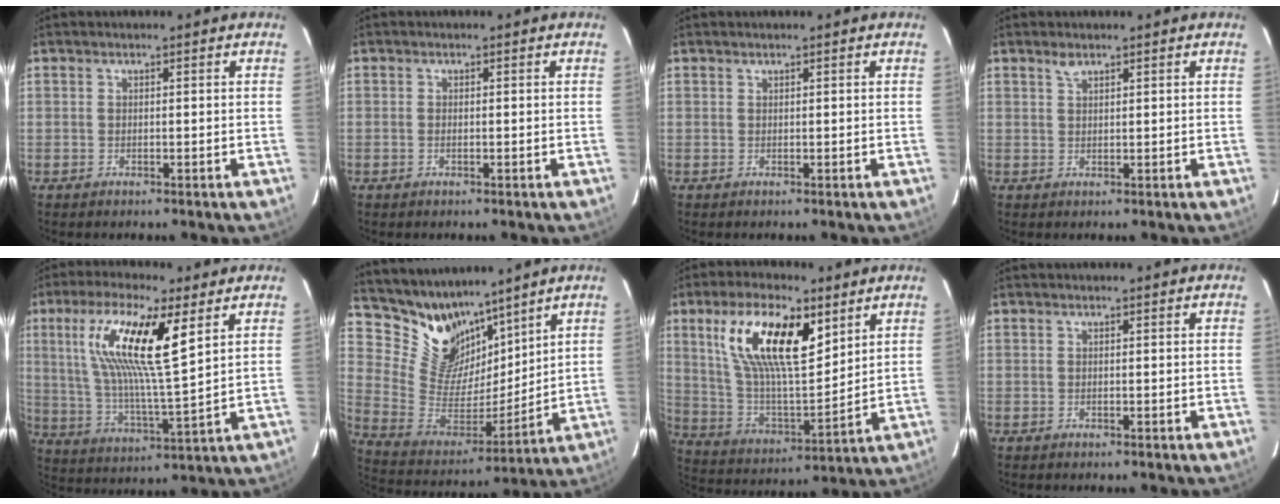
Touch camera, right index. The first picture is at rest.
{"total": 0.7, "force": [-0.1, 0.3, 0.6], "torque": [-0.014, 0.001, -0.003]}
{"total": 0.0}
{"total": 1.4, "force": [1.1, 0.6, 0.6], "torque": [-0.011, 0.002, 0.021]}
{"total": 17.2, "force": [7.1, 3.1, 15.3], "torque": [-0.284, 0.004, 0.134]}
{"total": 14.9, "force": [11.9, 7.5, 4.9], "torque": [-0.116, -0.009, 0.238]}
{"total": 18.8, "force": [8.9, 7.2, 14.9], "torque": [-0.280, 0.009, 0.174]}
{"total": 0.0}